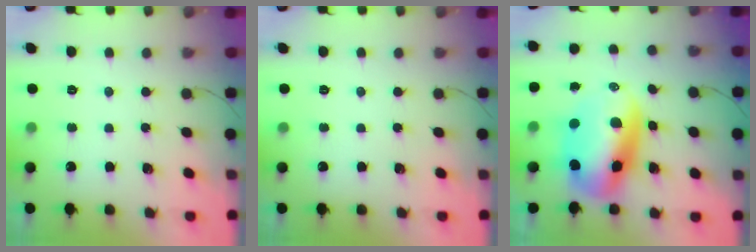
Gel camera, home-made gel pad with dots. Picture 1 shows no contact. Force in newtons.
{"total": 0.0}
{"total": 12.4, "press": 12.0, "slide": 2.8}